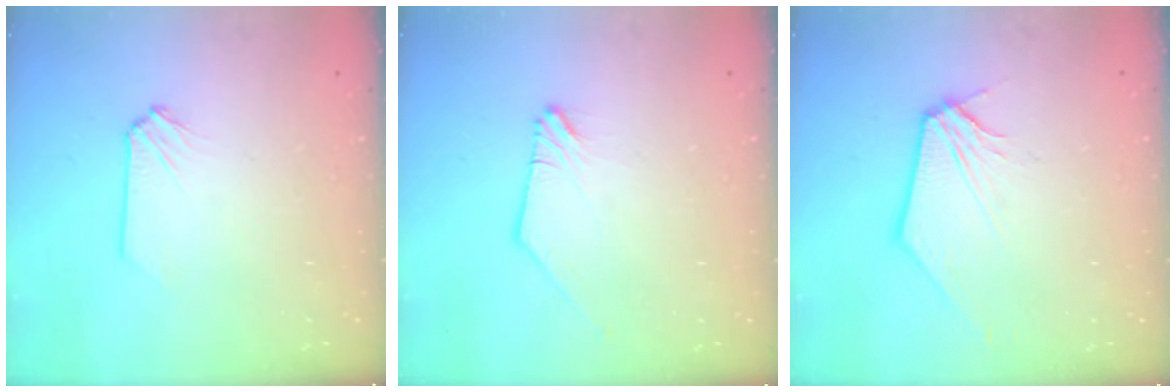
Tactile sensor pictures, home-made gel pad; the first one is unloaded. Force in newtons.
{"total": 0.0}
{"total": 1.2, "press": 1.2, "slide": 0.3}